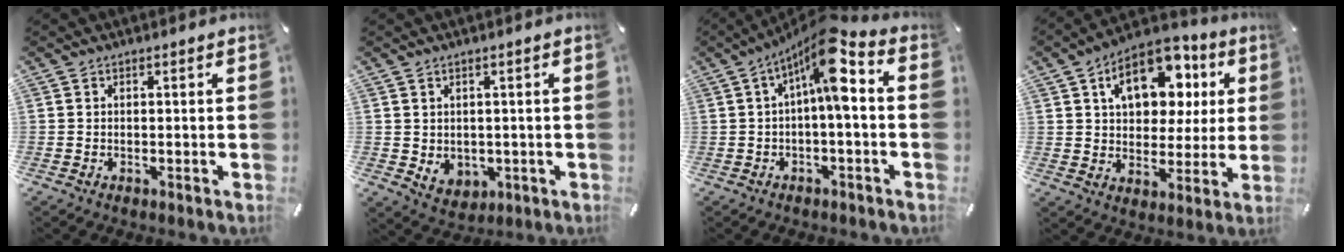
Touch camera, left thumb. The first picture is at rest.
{"total": 4.2, "force": [1.1, 3.9, 1.0], "torque": [-0.011, -0.012, 0.019]}
{"total": 11.3, "force": [2.4, 3.3, 10.5], "torque": [-0.176, -0.019, 0.037]}
{"total": 16.1, "force": [6.8, 10.7, 9.9], "torque": [-0.147, -0.022, 0.122]}